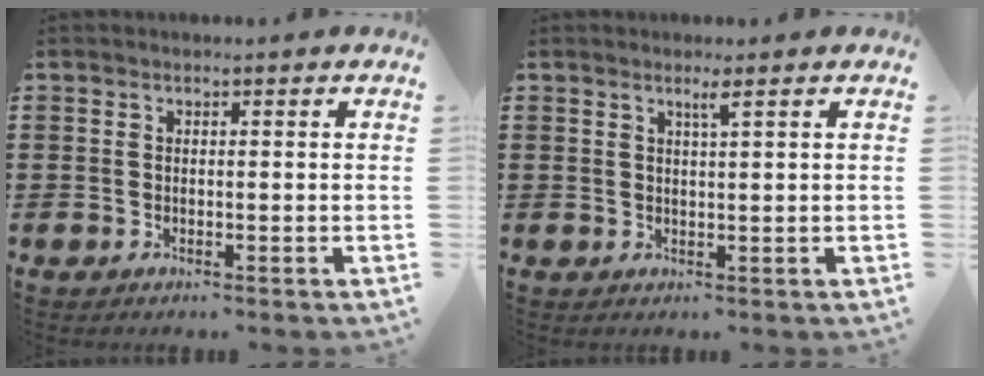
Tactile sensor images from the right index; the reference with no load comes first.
{"total": 1.5, "force": [0.9, -0.2, 1.2], "torque": [-0.023, -0.002, 0.015]}